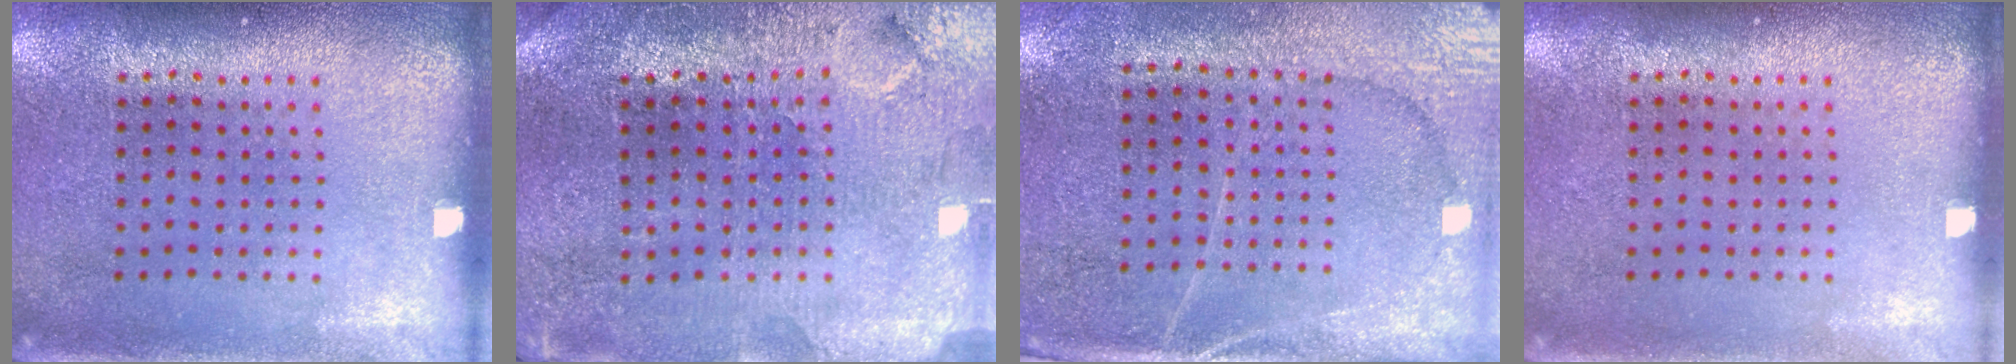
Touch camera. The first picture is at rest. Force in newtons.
{"total": 3.8, "press": 3.6, "slide": 1.1}
{"total": 3.0, "press": 2.8, "slide": 1.1}
{"total": 0.0}